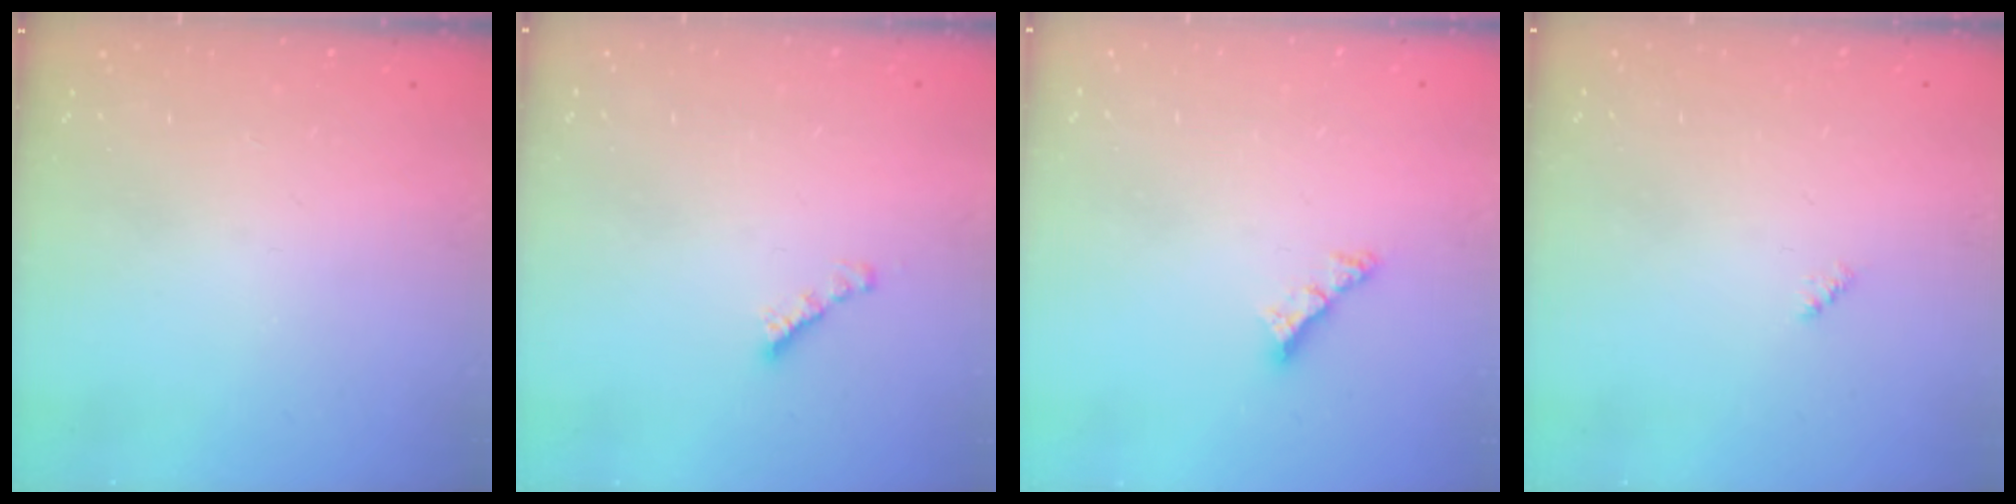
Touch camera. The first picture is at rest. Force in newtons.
{"total": 2.3, "press": 2.3, "slide": 0.2}
{"total": 4.2, "press": 4.2, "slide": 0.2}
{"total": 2.4, "press": 2.4, "slide": 0.5}